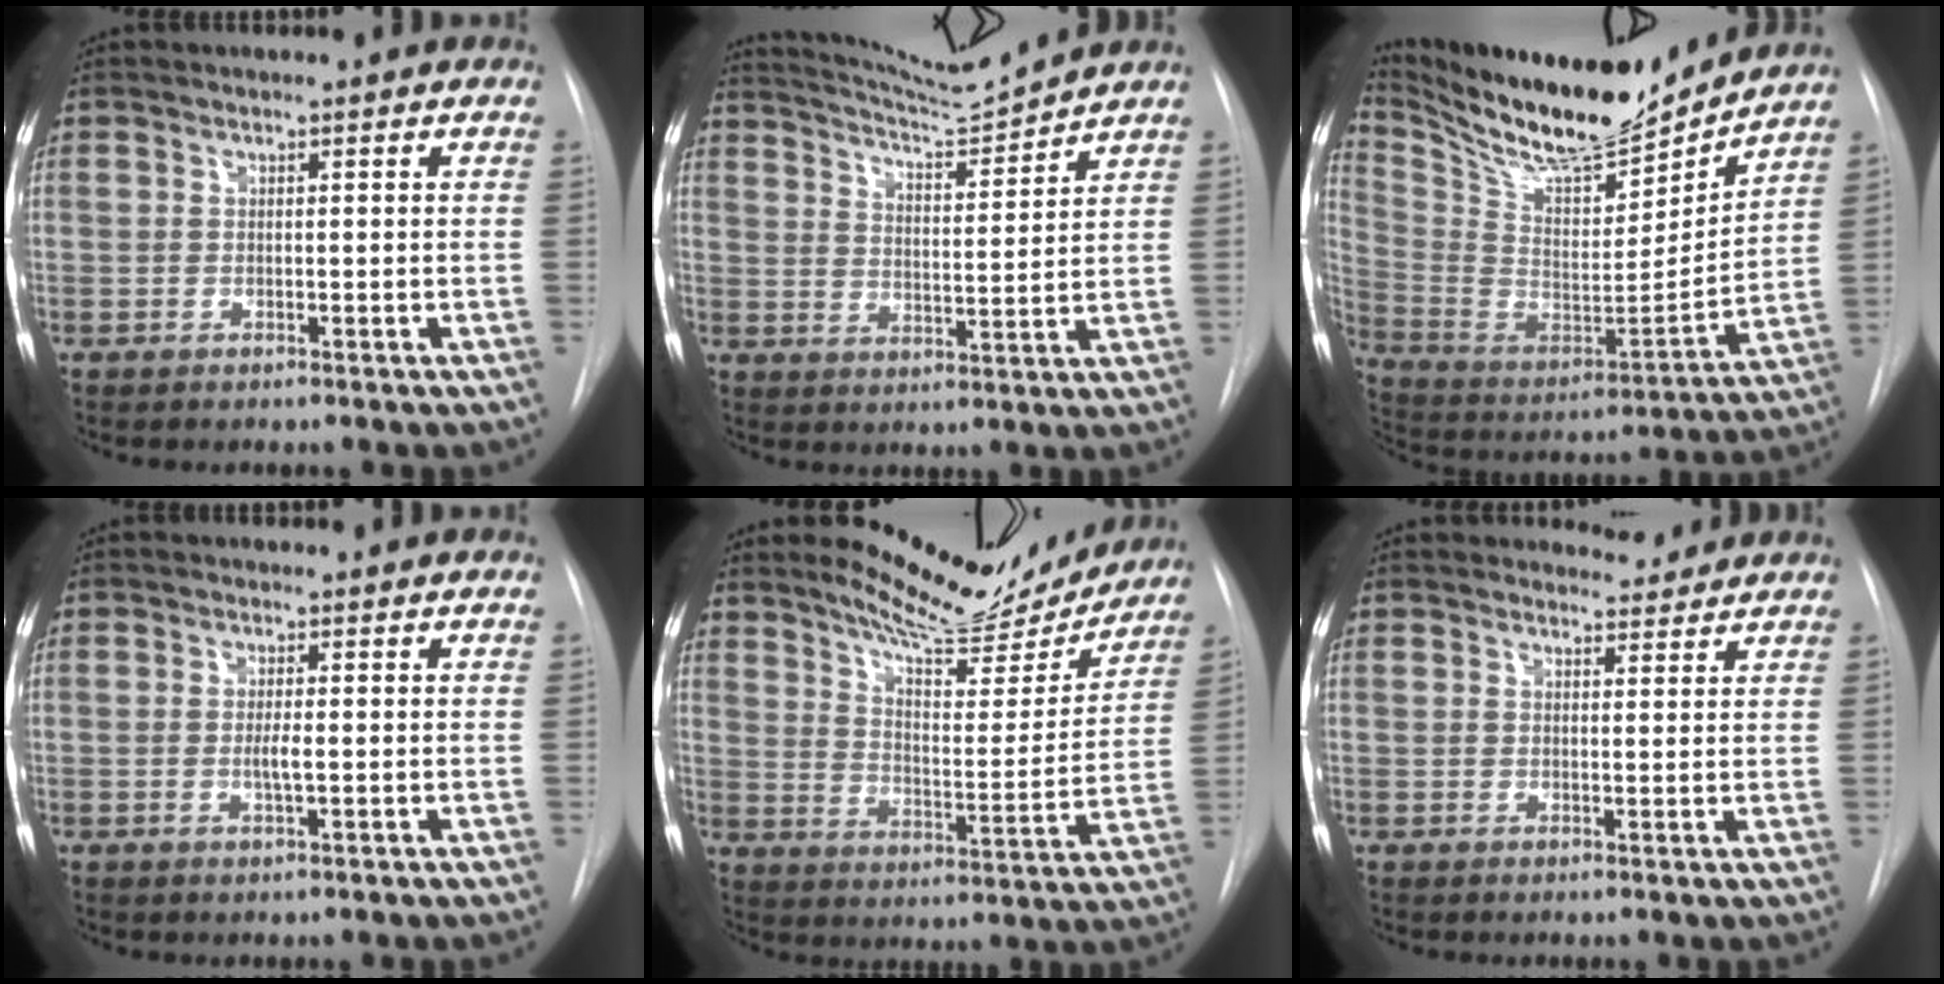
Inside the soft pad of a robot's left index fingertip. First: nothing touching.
{"total": 8.8, "force": [8.6, -1.5, 1.5], "torque": [-0.033, -0.022, 0.149]}
{"total": 21.0, "force": [18.9, 3.5, 8.5], "torque": [-0.167, -0.027, 0.319]}
{"total": 2.0, "force": [-0.9, 0.1, 1.7], "torque": [-0.035, -0.009, -0.013]}
{"total": 14.7, "force": [13.7, 2.8, 4.4], "torque": [-0.066, -0.043, 0.192]}
{"total": 2.2, "force": [2.1, 0.7, -0.3], "torque": [0.003, -0.008, 0.025]}